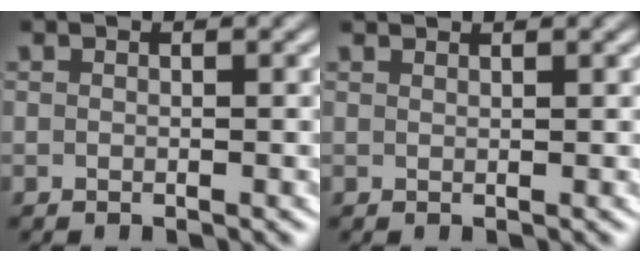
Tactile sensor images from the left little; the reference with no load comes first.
{"total": 1.2, "force": [1.1, -0.4, 0.1], "torque": [0.005, -0.001, 0.020]}